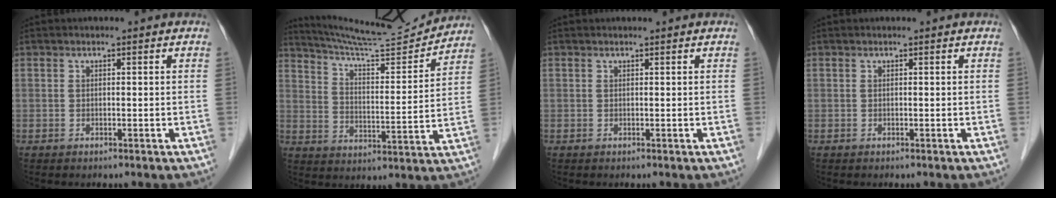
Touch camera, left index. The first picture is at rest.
{"total": 14.9, "force": [14.5, -0.3, 3.3], "torque": [-0.066, -0.014, 0.223]}
{"total": 0.6, "force": [0.6, 0.0, 0.1], "torque": [-0.002, 0.007, 0.010]}
{"total": 0.0}